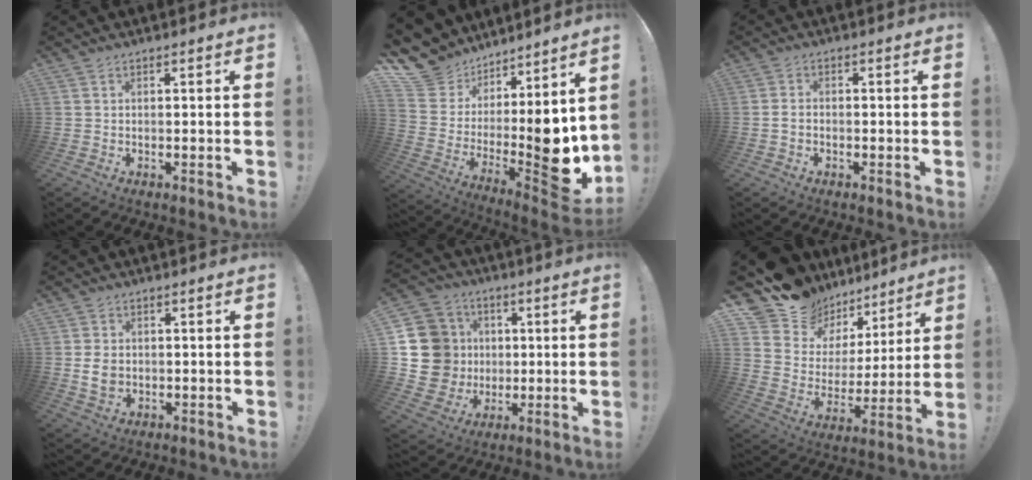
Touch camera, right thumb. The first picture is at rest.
{"total": 12.8, "force": [2.4, 8.5, 9.2], "torque": [-0.113, -0.060, 0.060]}
{"total": 1.9, "force": [-0.9, 1.2, 1.1], "torque": [-0.017, 0.006, -0.017]}
{"total": 5.7, "force": [-0.1, 4.6, 3.4], "torque": [-0.052, 0.001, -0.001]}
{"total": 18.3, "force": [1.6, 16.5, 7.8], "torque": [-0.149, 0.003, 0.062]}
{"total": 12.0, "force": [10.4, 5.9, 0.5], "torque": [-0.024, -0.094, 0.198]}